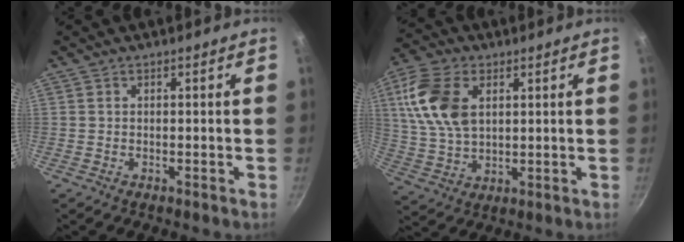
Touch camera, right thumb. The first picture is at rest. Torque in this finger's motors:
{"motor_torque": [-0.88, 0.93, 1.55, 0.66, 0.50]}